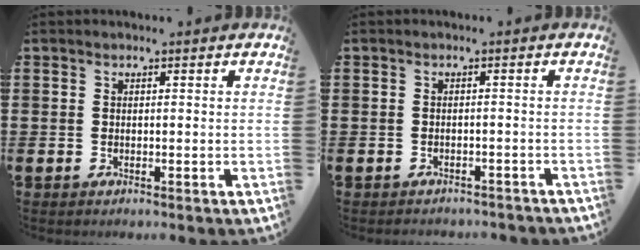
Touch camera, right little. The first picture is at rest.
{"total": 0.6, "force": [-0.6, 0.2, -0.1], "torque": [-0.003, 0.002, -0.012]}